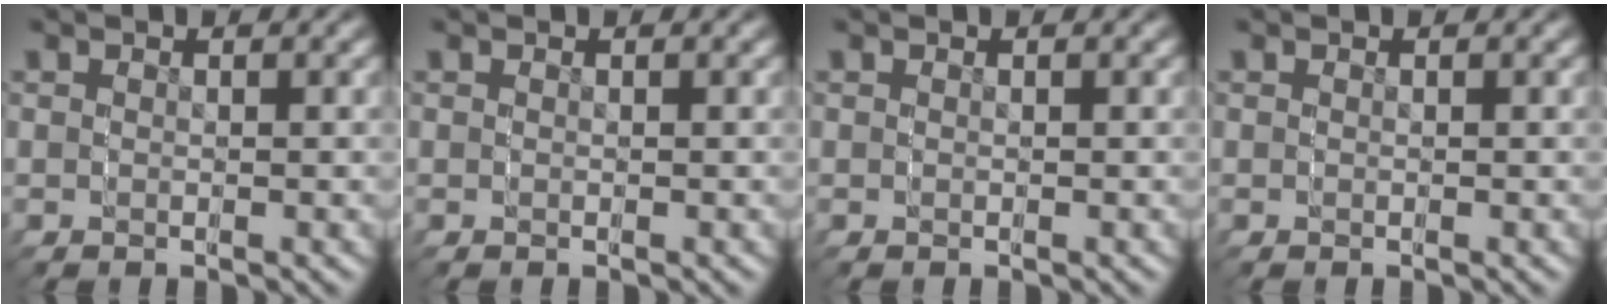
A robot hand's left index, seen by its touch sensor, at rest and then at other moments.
{"total": 0.0}
{"total": 0.0}
{"total": 0.0}